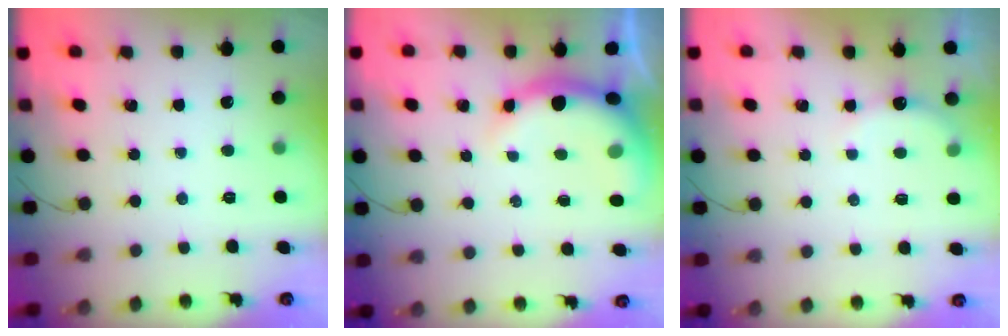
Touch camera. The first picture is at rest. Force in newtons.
{"total": 7.7, "press": 7.5, "slide": 1.6}
{"total": 4.2, "press": 4.1, "slide": 1.0}